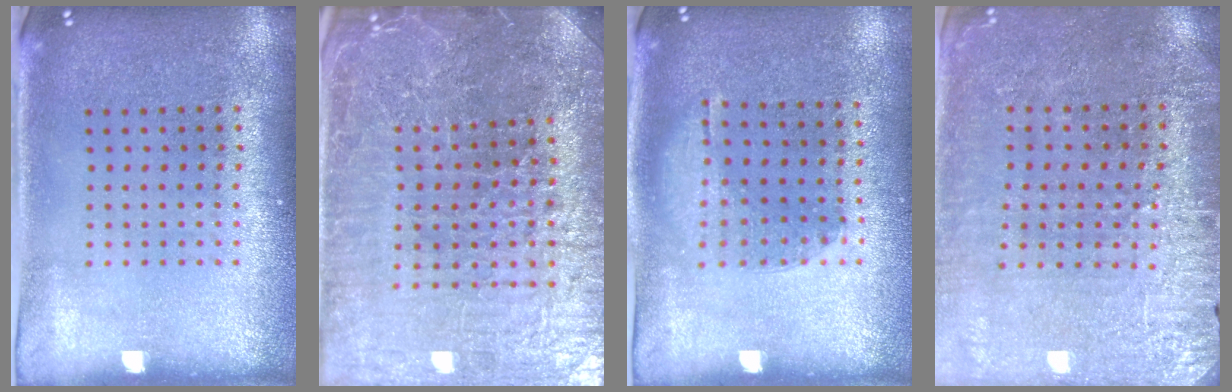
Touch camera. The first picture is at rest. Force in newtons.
{"total": 5.1, "press": 4.8, "slide": 1.5}
{"total": 1.1, "press": 0.8, "slide": 0.8}
{"total": 3.0, "press": 2.9, "slide": 0.6}